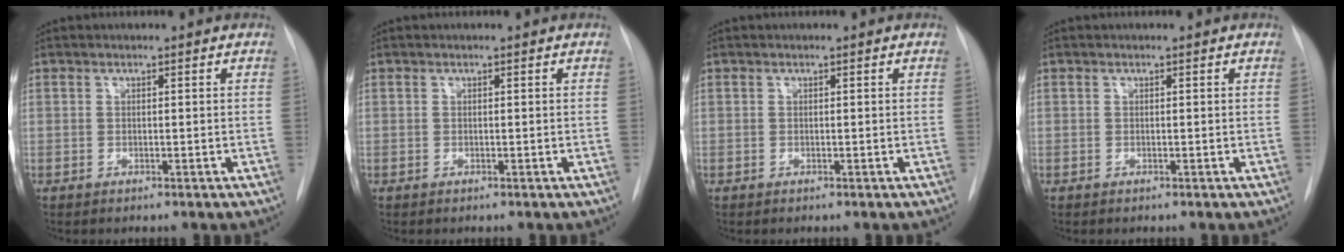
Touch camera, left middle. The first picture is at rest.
{"total": 0.0}
{"total": 0.0}
{"total": 0.0}